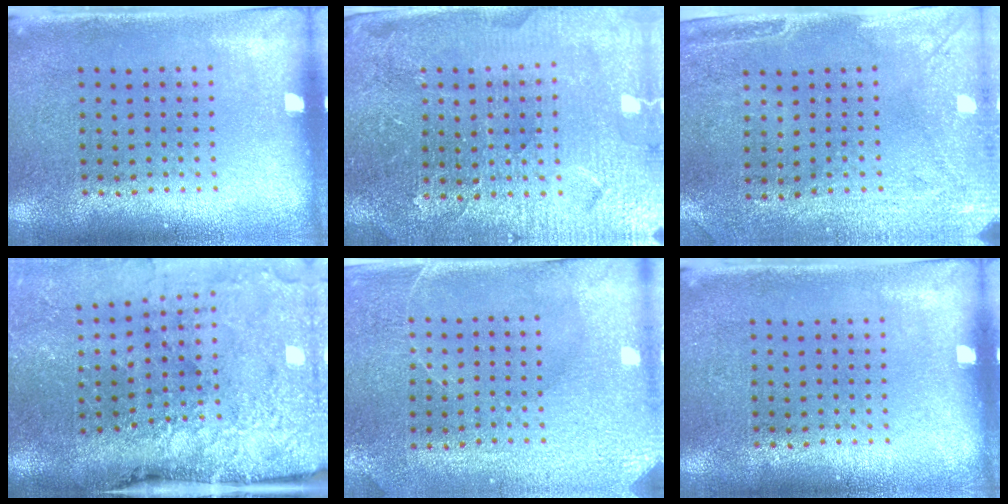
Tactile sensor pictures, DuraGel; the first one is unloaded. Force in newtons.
{"total": 4.6, "press": 4.3, "slide": 1.5}
{"total": 3.0, "press": 2.4, "slide": 1.8}
{"total": 5.1, "press": 3.8, "slide": 3.3}
{"total": 3.0, "press": 2.9, "slide": 0.6}
{"total": 0.0}